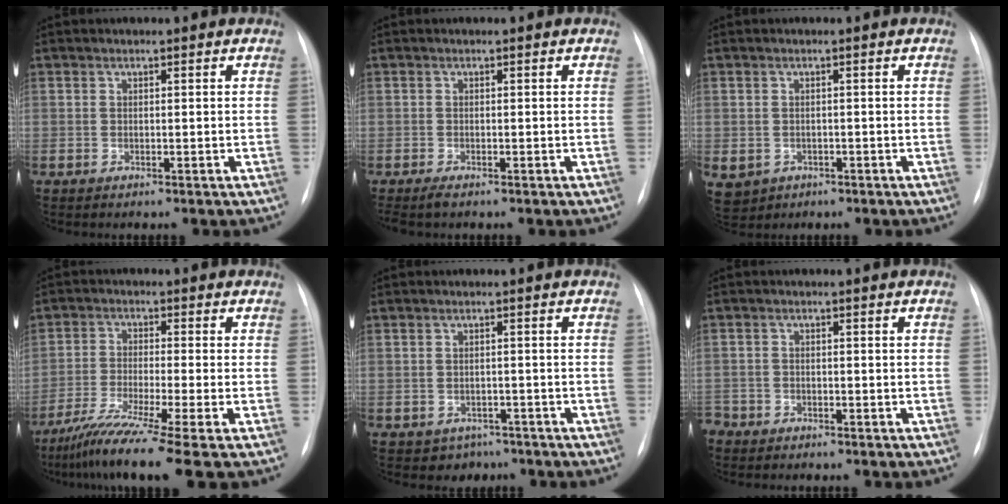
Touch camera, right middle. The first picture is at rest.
{"total": 1.4, "force": [-1.1, 0.1, 0.9], "torque": [-0.019, -0.006, -0.019]}
{"total": 6.3, "force": [-2.6, 5.3, 2.0], "torque": [-0.051, 0.000, -0.030]}
{"total": 11.7, "force": [-8.3, -2.0, 8.1], "torque": [-0.139, -0.042, -0.135]}
{"total": 3.3, "force": [-2.2, 2.4, -0.1], "torque": [0.003, 0.013, -0.026]}
{"total": 4.1, "force": [-3.4, 2.2, 0.6], "torque": [-0.009, 0.002, -0.060]}